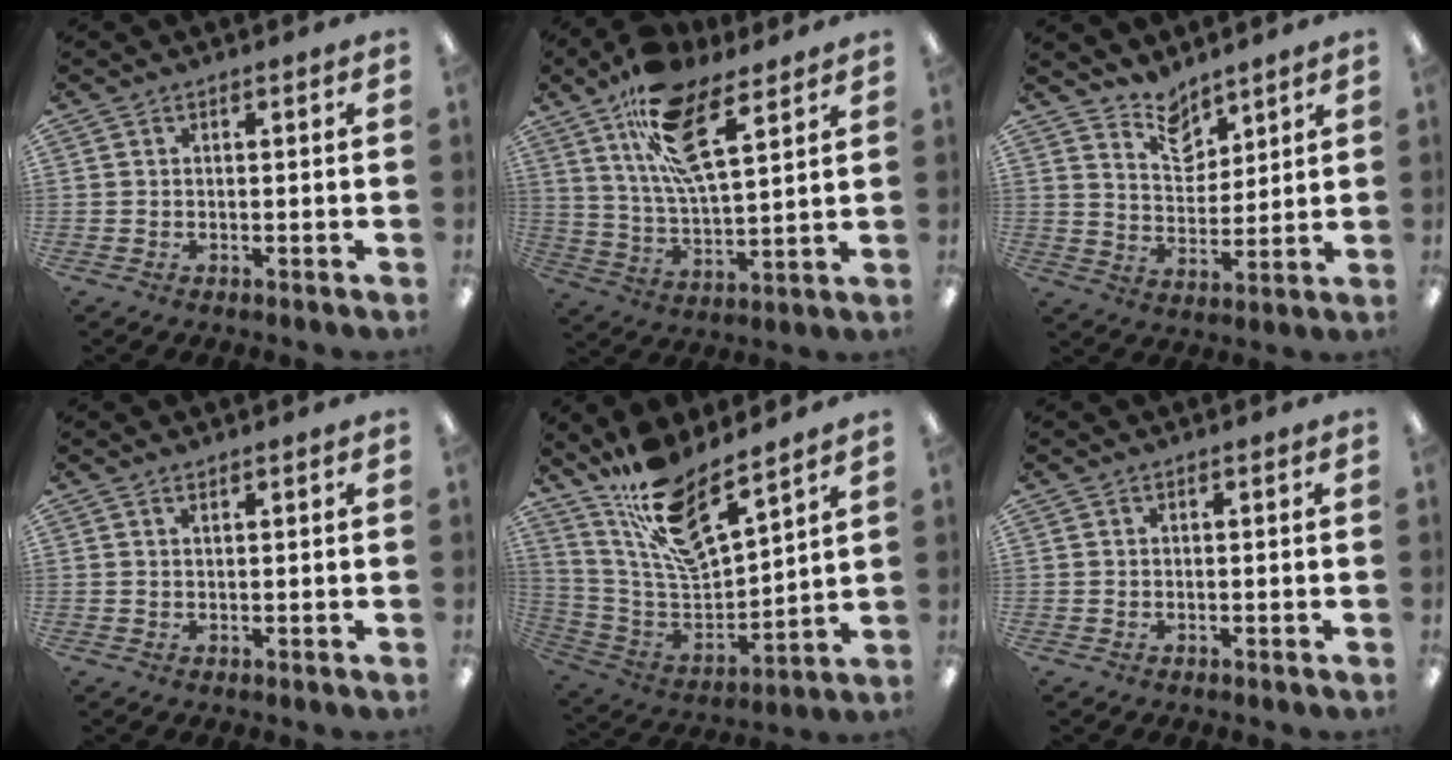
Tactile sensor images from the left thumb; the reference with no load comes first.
{"total": 17.5, "force": [10.1, 6.9, 12.5], "torque": [-0.226, -0.026, 0.176]}
{"total": 8.4, "force": [7.2, 4.0, 1.7], "torque": [-0.023, -0.050, 0.133]}
{"total": 0.9, "force": [0.8, 0.0, 0.4], "torque": [-0.008, 0.000, 0.014]}
{"total": 16.1, "force": [12.8, 4.6, 8.7], "torque": [-0.177, -0.091, 0.227]}
{"total": 0.0}